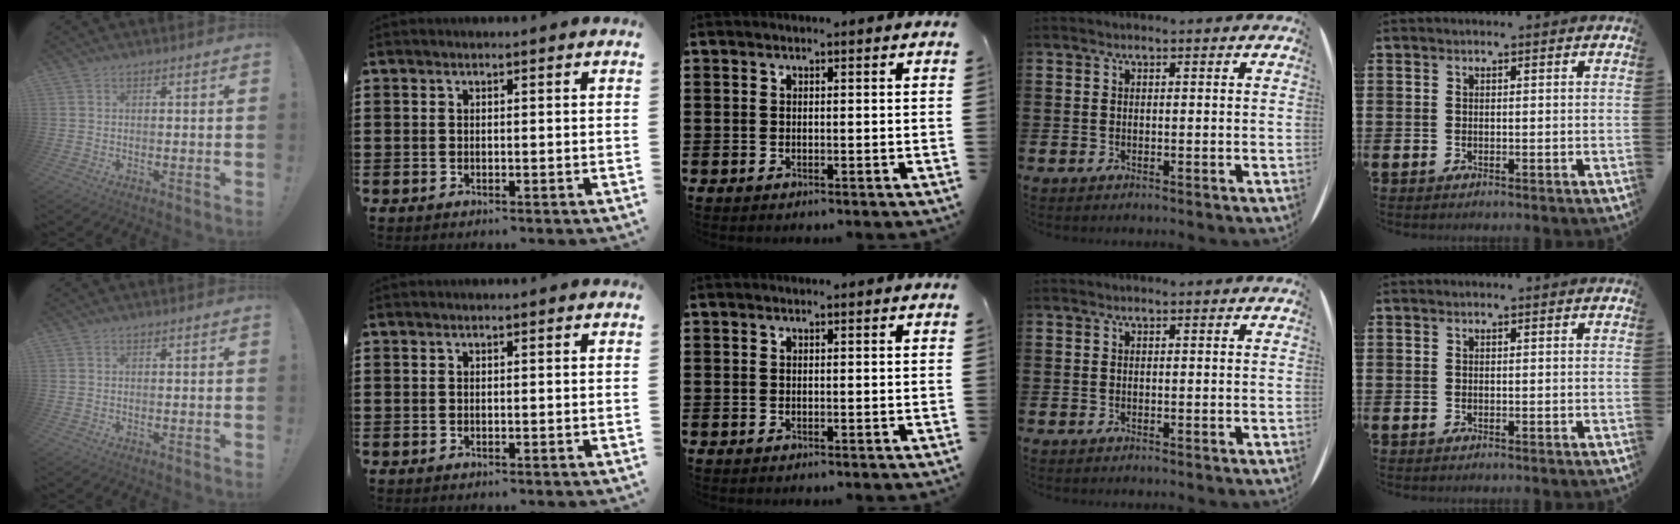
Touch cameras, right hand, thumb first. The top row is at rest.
{}